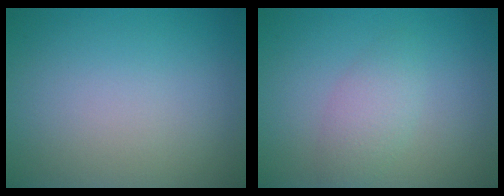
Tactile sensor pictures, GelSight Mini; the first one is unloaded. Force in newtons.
{"total": 2.4, "press": 2.4, "slide": 0.0}